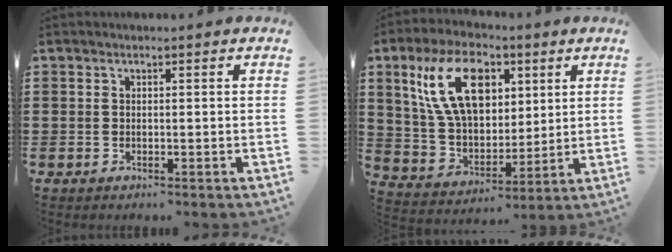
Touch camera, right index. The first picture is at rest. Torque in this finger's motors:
{"motor_torque": [1.39, 0.75, 0.59, 0.14]}